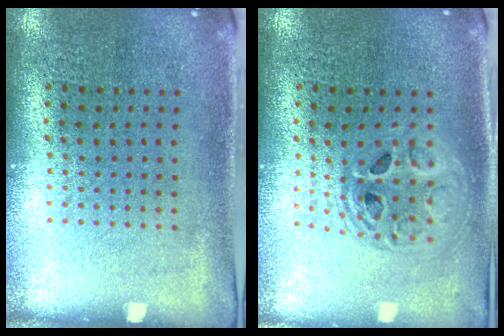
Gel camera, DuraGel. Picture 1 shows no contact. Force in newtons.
{"total": 1.7, "press": 1.5, "slide": 0.9}